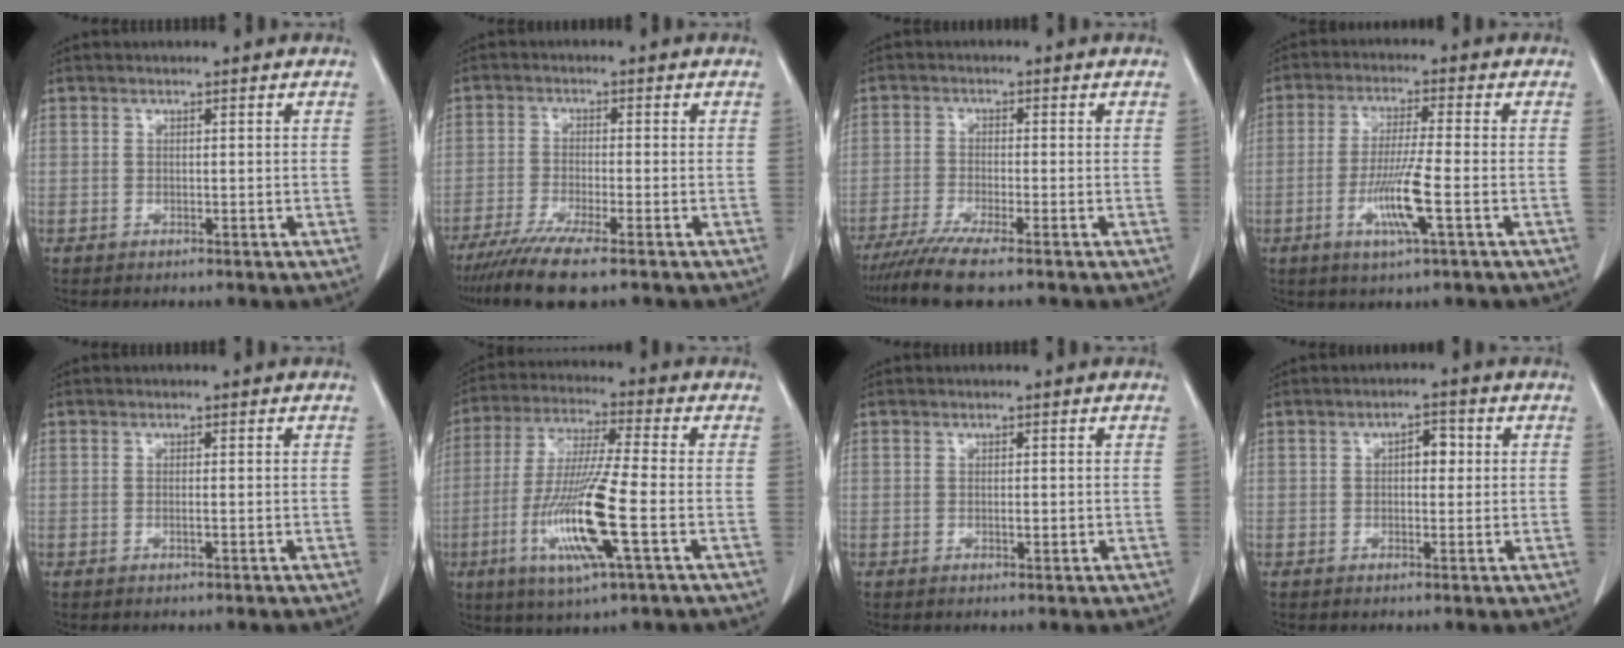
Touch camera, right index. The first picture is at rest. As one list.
[{"total": 7.8, "force": [-5.7, 0.0, 5.4], "torque": [-0.088, -0.021, -0.096]}, {"total": 6.6, "force": [-5.2, -0.6, 4.0], "torque": [-0.062, -0.018, -0.089]}, {"total": 8.0, "force": [-2.6, -0.3, 7.6], "torque": [-0.147, -0.013, -0.051]}, {"total": 0.7, "force": [-0.2, 0.0, 0.7], "torque": [-0.015, 0.000, -0.002]}, {"total": 14.5, "force": [-4.3, 0.3, 13.8], "torque": [-0.285, -0.020, -0.084]}, {"total": 1.0, "force": [-0.1, 0.3, 1.0], "torque": [-0.016, -0.001, 0.000]}, {"total": 2.8, "force": [0.4, 1.5, 2.4], "torque": [-0.032, 0.012, 0.004]}]